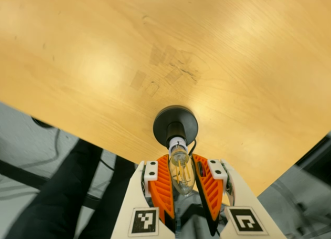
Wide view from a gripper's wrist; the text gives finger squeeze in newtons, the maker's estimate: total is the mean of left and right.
{"total": 10.6, "left": 9.8, "right": 11.3}